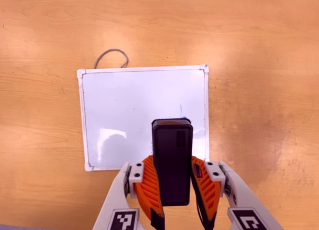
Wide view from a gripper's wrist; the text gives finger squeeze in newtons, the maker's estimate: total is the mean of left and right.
{"total": 9.2, "left": 7.9, "right": 10.5}